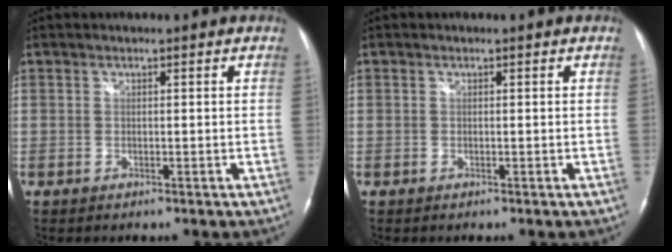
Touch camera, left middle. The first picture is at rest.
{"total": 0.0}